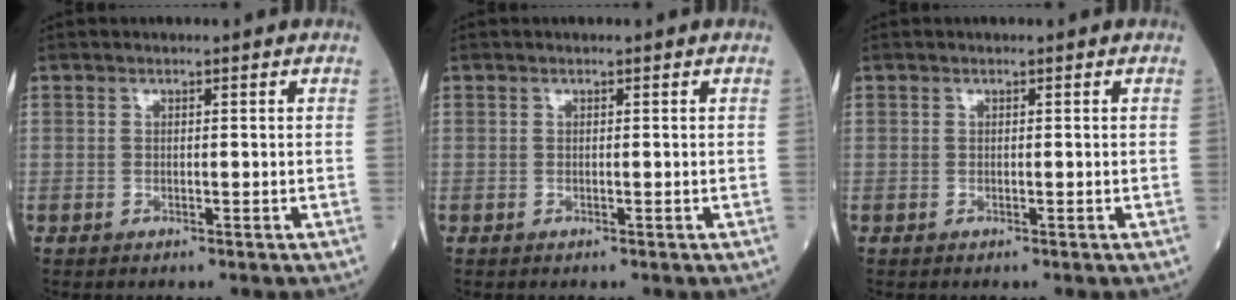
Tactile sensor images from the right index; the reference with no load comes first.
{"total": 0.0}
{"total": 0.0}